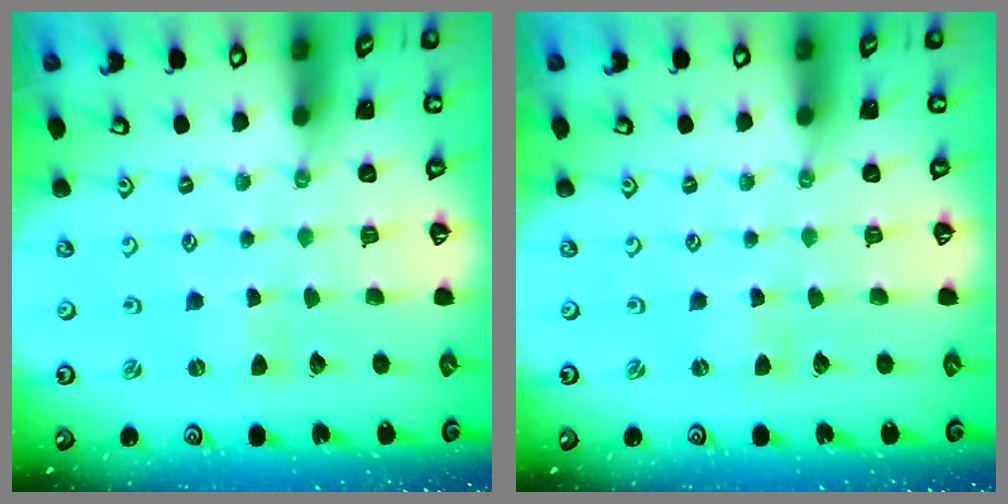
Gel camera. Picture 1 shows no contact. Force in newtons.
{"total": 1.1, "press": 1.1, "slide": 0.2}